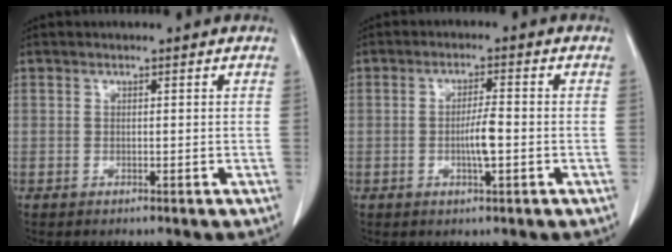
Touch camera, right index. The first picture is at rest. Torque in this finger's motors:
{"motor_torque": [0.66, 0.19, 0.38, 0.05]}